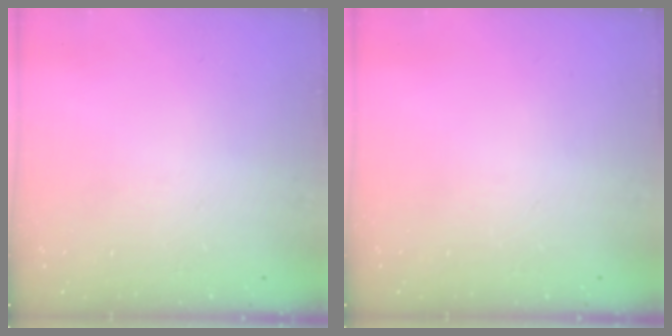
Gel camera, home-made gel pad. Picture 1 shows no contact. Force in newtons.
{"total": 0.0}